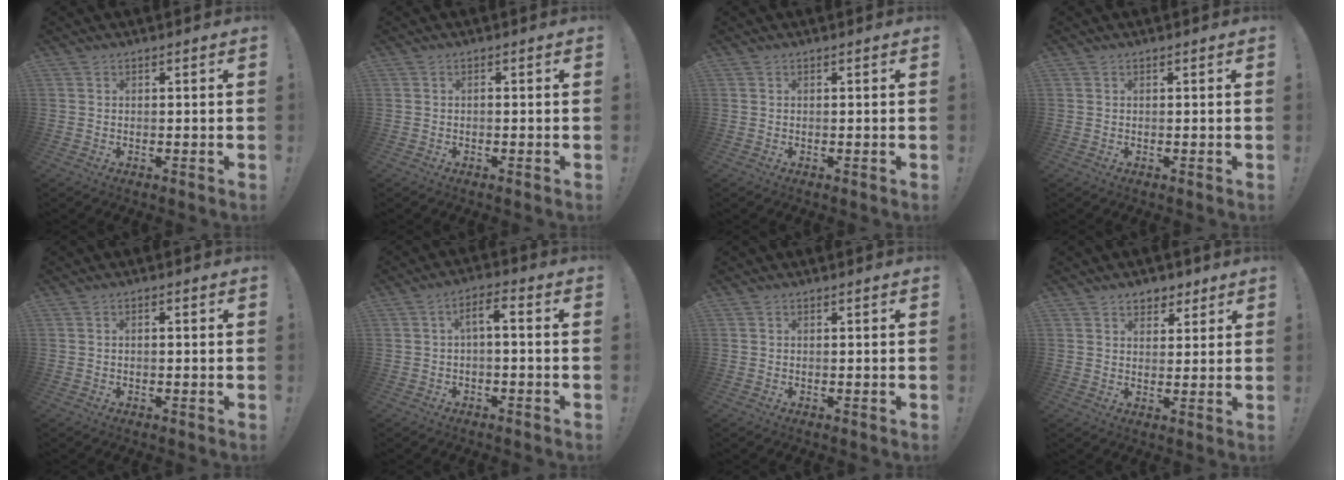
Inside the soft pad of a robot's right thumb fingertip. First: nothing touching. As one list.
[{"total": 0.5, "force": [-0.4, 0.1, 0.3], "torque": [-0.006, 0.001, -0.008]}, {"total": 0.0}, {"total": 0.0}, {"total": 1.0, "force": [-0.5, 0.4, 0.7], "torque": [-0.013, 0.004, -0.009]}, {"total": 4.7, "force": [-1.4, 1.6, 4.2], "torque": [-0.077, 0.010, -0.026]}, {"total": 0.0}, {"total": 5.2, "force": [3.3, 3.8, 1.3], "torque": [-0.002, -0.019, 0.060]}]